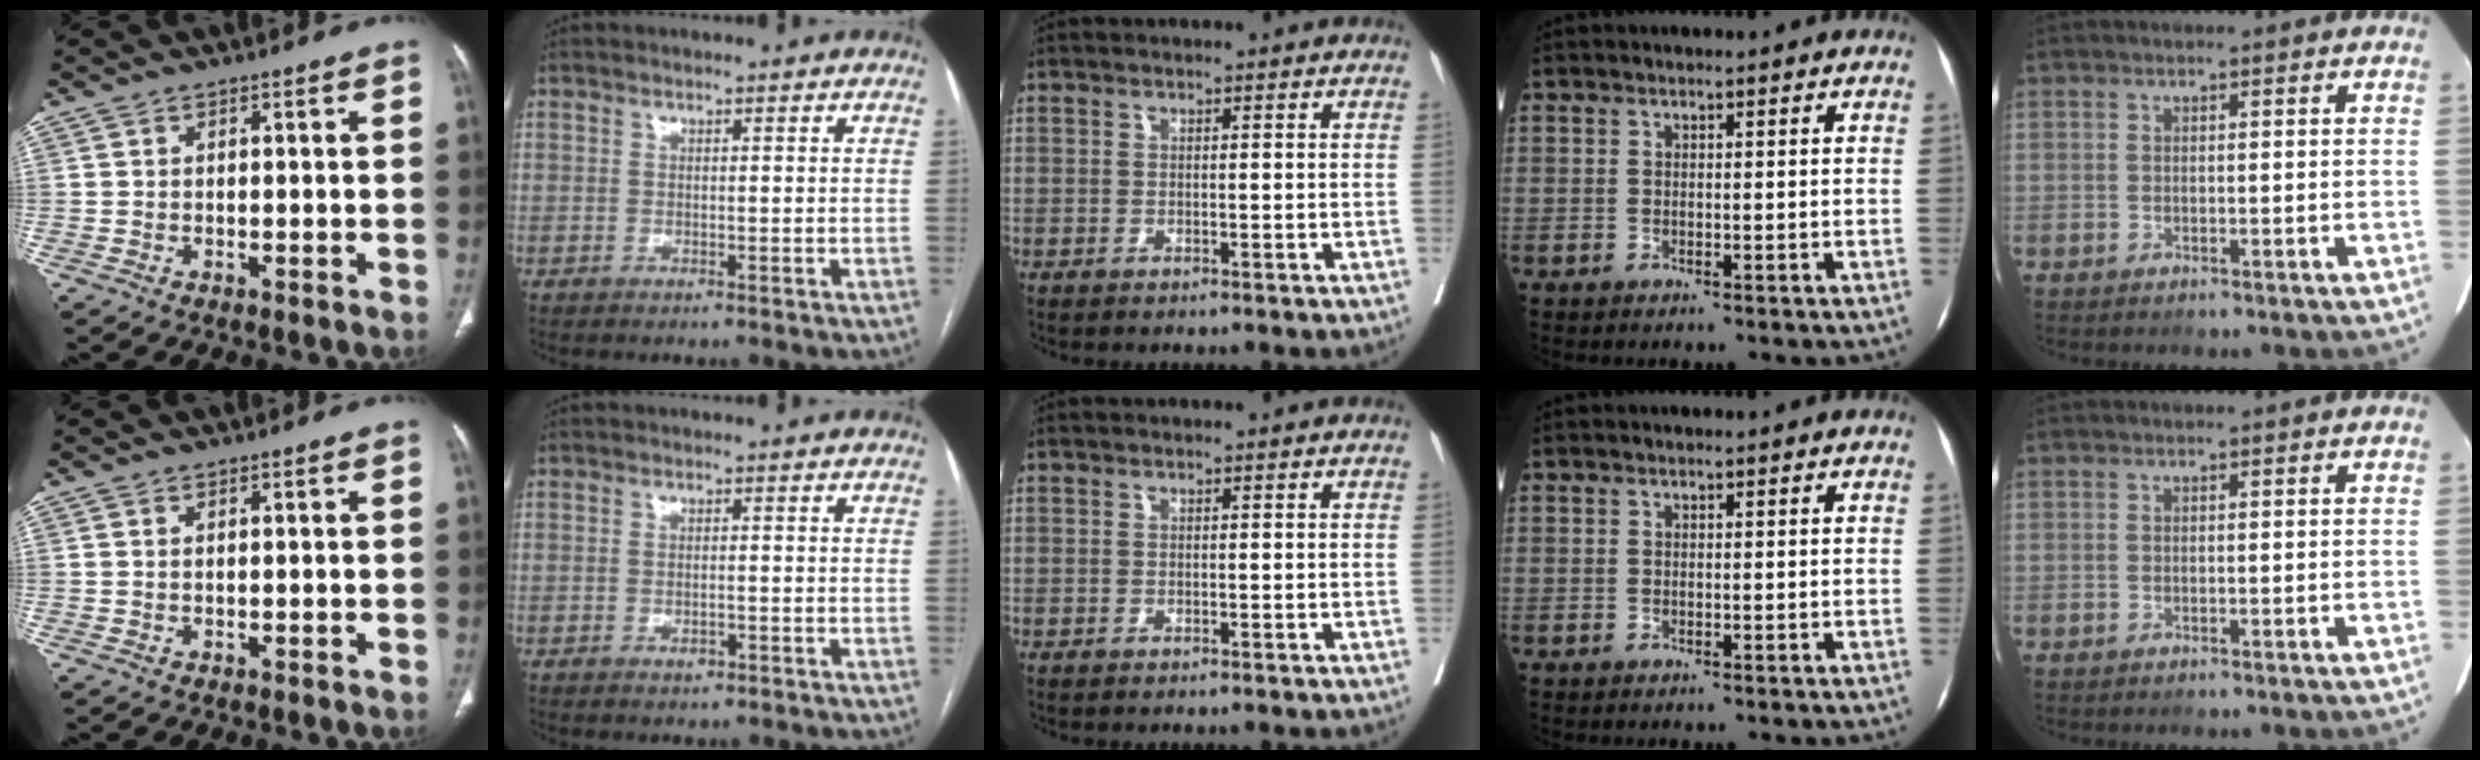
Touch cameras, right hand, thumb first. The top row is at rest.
{"index": {"total": 1.3, "force": [-0.6, 0.5, 1.0], "torque": [-0.019, -0.001, -0.005]}}